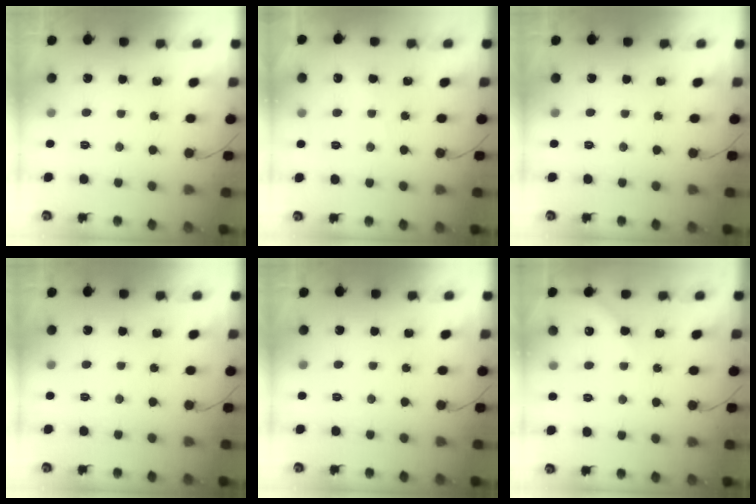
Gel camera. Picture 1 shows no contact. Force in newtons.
{"total": 1.8, "press": 1.7, "slide": 0.4}
{"total": 0.0}
{"total": 0.0}
{"total": 0.0}
{"total": 3.6, "press": 3.5, "slide": 0.6}